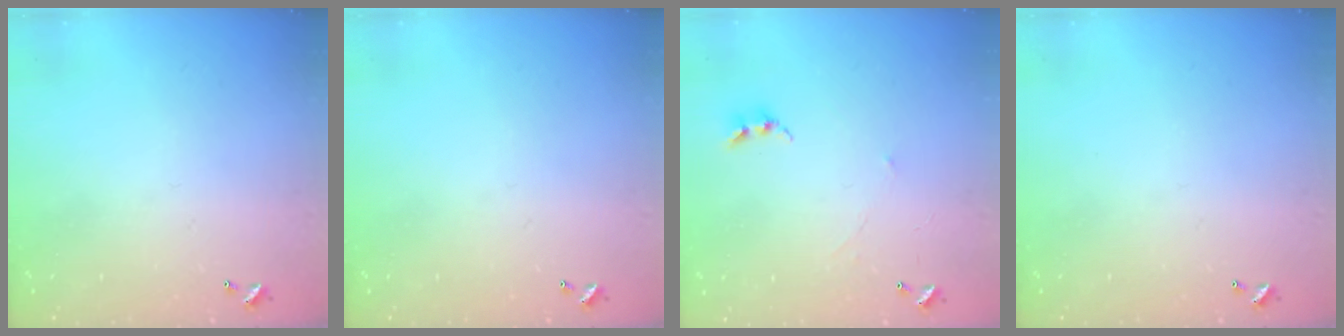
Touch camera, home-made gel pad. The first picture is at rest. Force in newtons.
{"total": 0.0}
{"total": 0.9, "press": 0.8, "slide": 0.3}
{"total": 0.0}